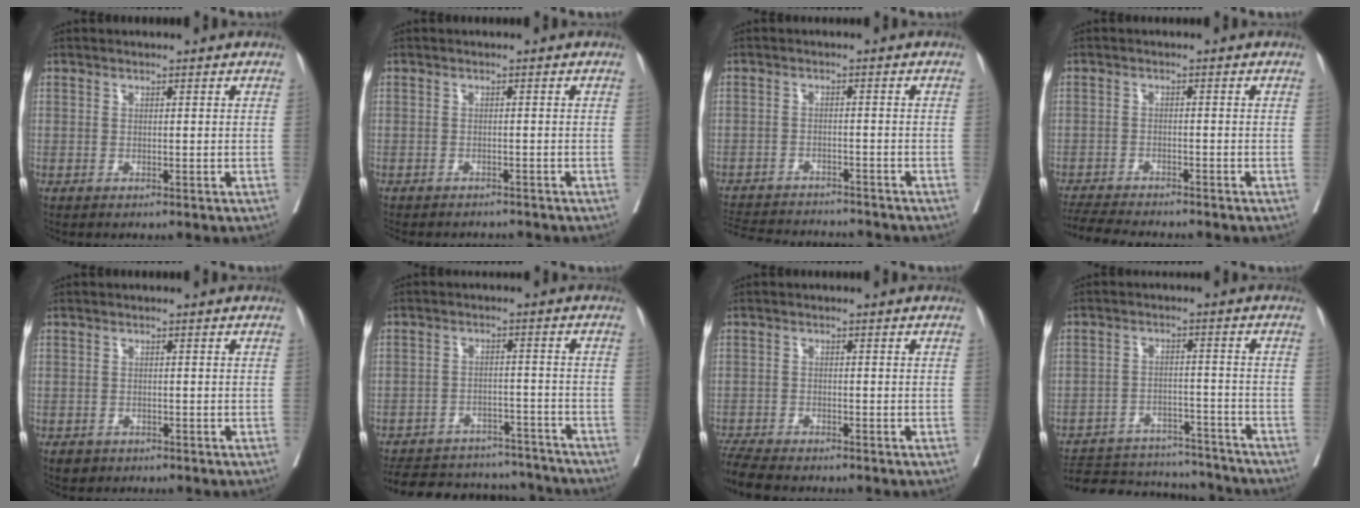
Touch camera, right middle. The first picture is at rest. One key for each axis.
{"total": 6.8, "fx": -6.3, "fy": 1.7, "fz": 1.7, "tx": -0.020, "ty": -0.004, "tz": -0.080}
{"total": 13.8, "fx": -12.9, "fy": 2.8, "fz": 4.1, "tx": -0.089, "ty": -0.003, "tz": -0.177}
{"total": 8.6, "fx": -8.0, "fy": 0.6, "fz": 3.2, "tx": -0.047, "ty": -0.014, "tz": -0.125}
{"total": 1.7, "fx": -1.1, "fy": 1.2, "fz": 0.3, "tx": -0.006, "ty": 0.001, "tz": -0.013}
{"total": 18.9, "fx": -17.1, "fy": 6.3, "fz": 4.9, "tx": -0.111, "ty": 0.010, "tz": -0.225}
{"total": 5.8, "fx": -5.4, "fy": 0.6, "fz": 2.2, "tx": -0.040, "ty": -0.016, "tz": -0.093}
{"total": 17.6, "fx": -16.4, "fy": 4.8, "fz": 4.2, "tx": -0.087, "ty": 0.010, "tz": -0.225}